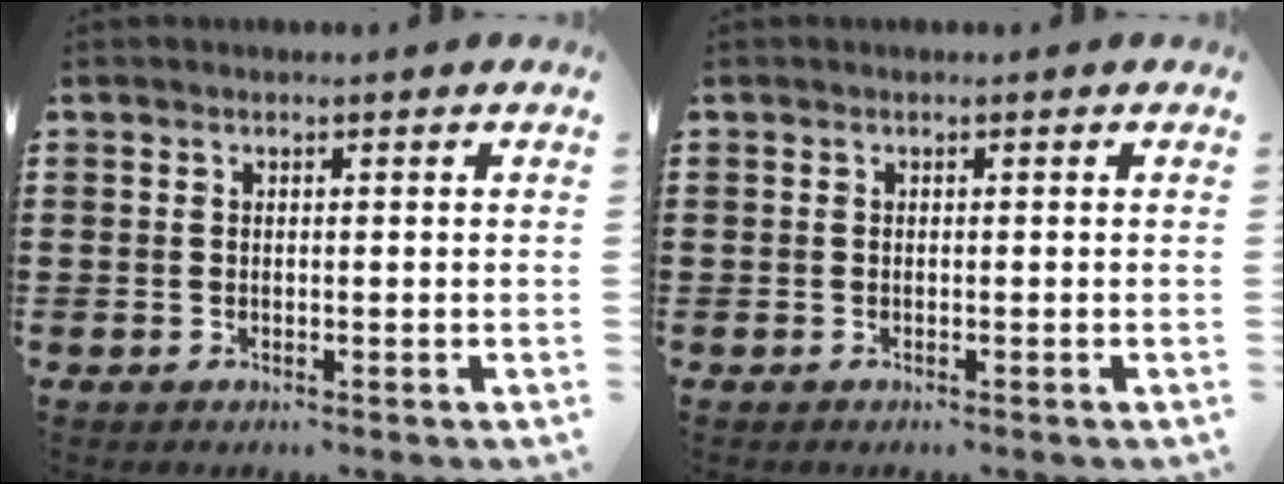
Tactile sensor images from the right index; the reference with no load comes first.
{"total": 0.0}